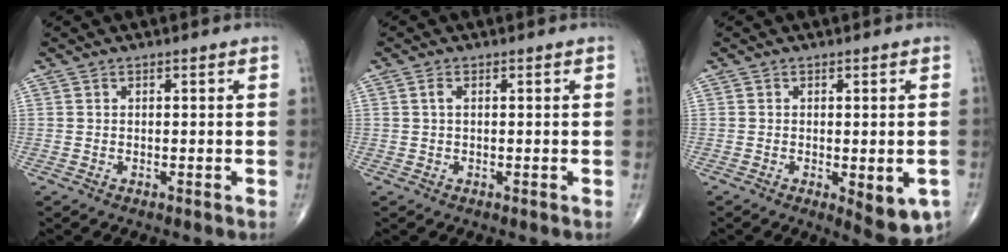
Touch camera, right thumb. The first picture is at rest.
{"total": 1.2, "force": [0.3, 0.6, 1.0], "torque": [-0.025, 0.007, 0.006]}
{"total": 7.0, "force": [-2.1, 2.6, 6.1], "torque": [-0.064, -0.007, -0.019]}